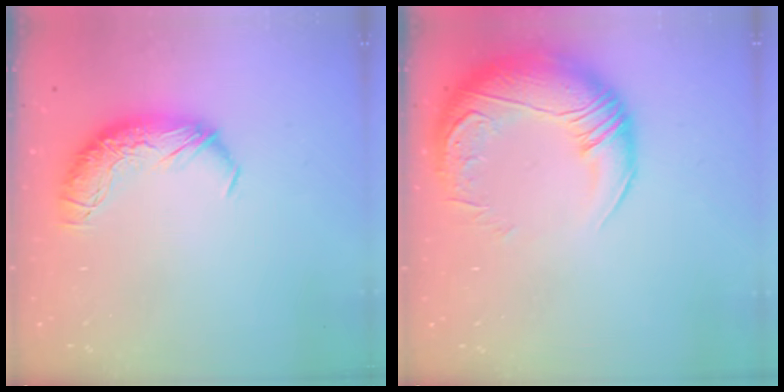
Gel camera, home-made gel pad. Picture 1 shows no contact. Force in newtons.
{"total": 7.0, "press": 5.1, "slide": 4.7}